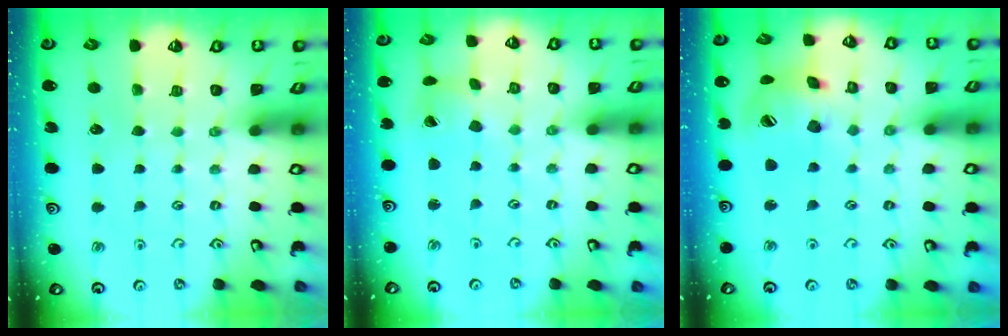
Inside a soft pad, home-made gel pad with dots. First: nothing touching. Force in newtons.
{"total": 2.7, "press": 2.7, "slide": 0.4}
{"total": 13.8, "press": 13.7, "slide": 2.2}